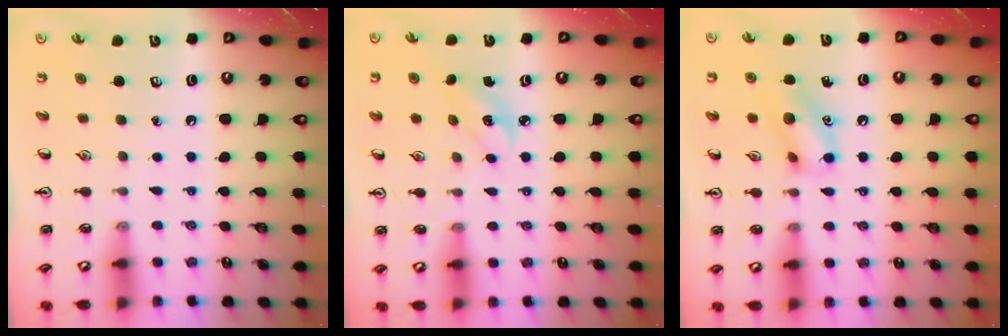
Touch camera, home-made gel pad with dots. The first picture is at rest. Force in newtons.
{"total": 2.7, "press": 2.6, "slide": 0.7}
{"total": 10.8, "press": 10.7, "slide": 1.3}